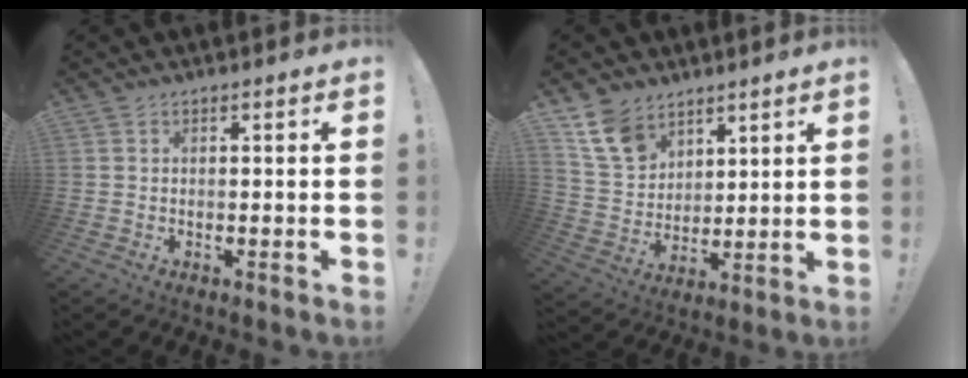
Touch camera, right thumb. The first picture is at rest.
{"total": 12.4, "force": [8.1, 8.1, 4.9], "torque": [-0.102, -0.037, 0.164]}